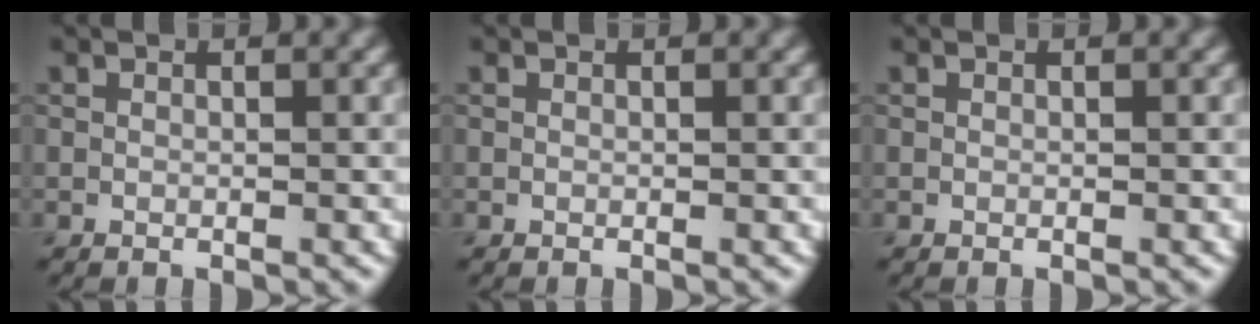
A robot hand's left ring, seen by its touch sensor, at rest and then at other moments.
{"total": 0.0}
{"total": 0.0}